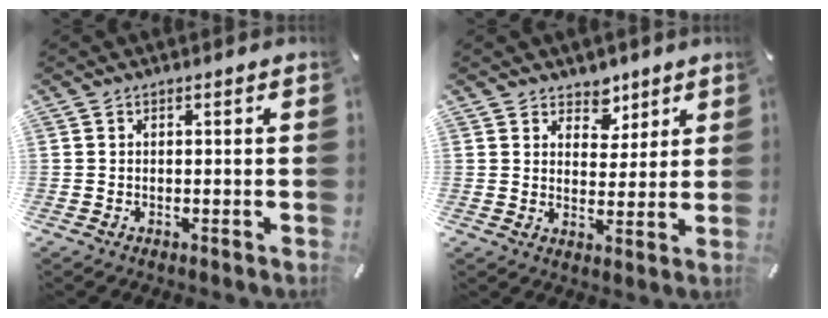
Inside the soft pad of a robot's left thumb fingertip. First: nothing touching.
{"total": 5.7, "force": [4.0, 4.2, 0.3], "torque": [0.012, -0.031, 0.067]}